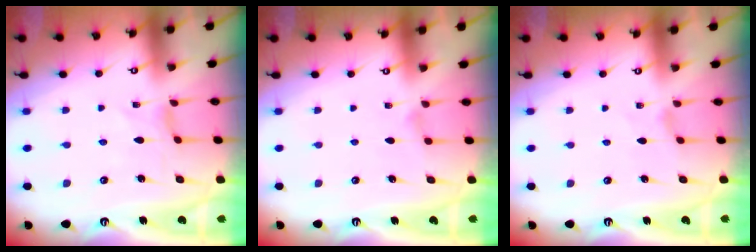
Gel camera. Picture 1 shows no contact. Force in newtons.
{"total": 2.1, "press": 2.1, "slide": 0.4}
{"total": 0.0}